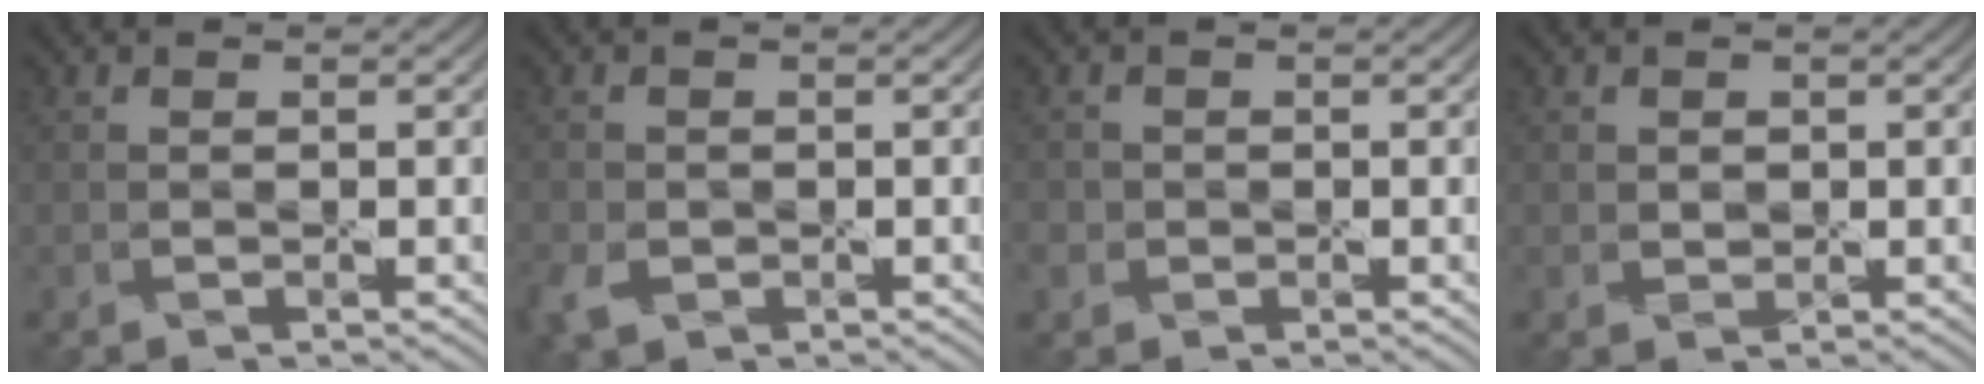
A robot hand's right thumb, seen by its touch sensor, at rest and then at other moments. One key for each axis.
{"total": 3.0, "fx": -1.4, "fy": 2.1, "fz": 1.5, "tx": -0.044, "ty": -0.014, "tz": -0.032}
{"total": 1.8, "fx": -0.5, "fy": 1.7, "fz": 0.3, "tx": -0.006, "ty": -0.006, "tz": -0.012}
{"total": 1.1, "fx": 0.3, "fy": 1.0, "fz": 0.4, "tx": -0.013, "ty": -0.005, "tz": 0.006}